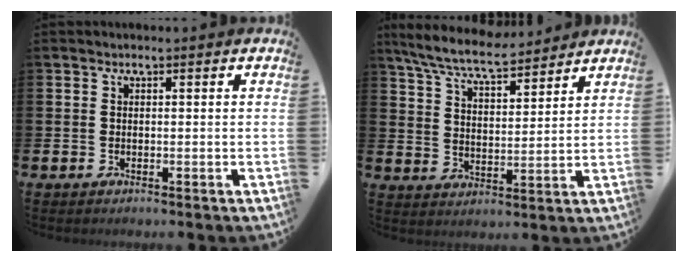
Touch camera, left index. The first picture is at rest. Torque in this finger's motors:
{"motor_torque": [1.08, -1.06, 0.57, 0.21]}